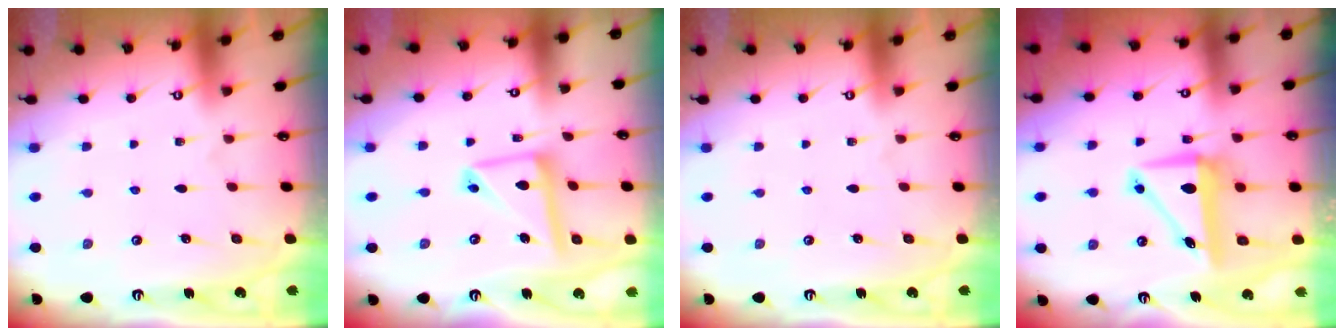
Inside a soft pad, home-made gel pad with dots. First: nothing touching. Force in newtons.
{"total": 13.8, "press": 13.7, "slide": 1.4}
{"total": 0.0}
{"total": 8.0, "press": 7.7, "slide": 2.0}